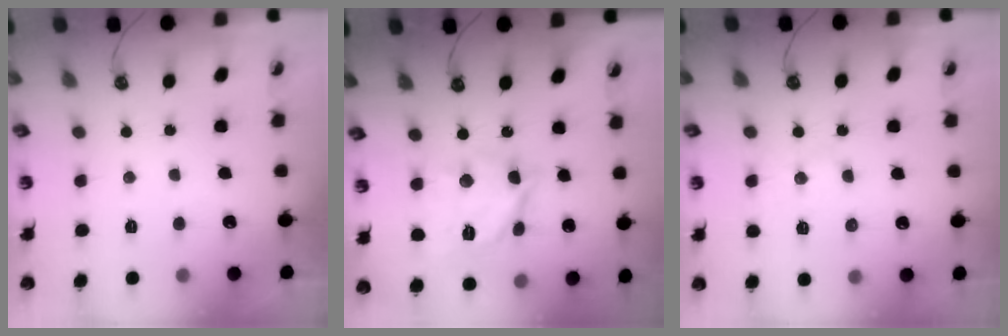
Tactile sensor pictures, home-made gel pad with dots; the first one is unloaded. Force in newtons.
{"total": 14.7, "press": 14.6, "slide": 1.2}
{"total": 5.4, "press": 5.2, "slide": 1.1}